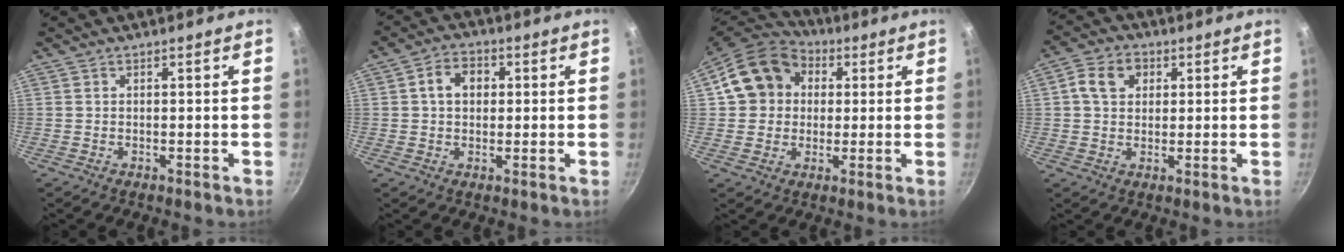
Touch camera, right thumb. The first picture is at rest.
{"total": 5.9, "force": [1.0, 4.5, 3.6], "torque": [-0.039, 0.012, 0.009]}
{"total": 14.1, "force": [3.1, 12.0, 6.6], "torque": [-0.089, 0.023, 0.041]}
{"total": 6.9, "force": [1.9, 5.5, 3.8], "torque": [-0.049, 0.009, 0.023]}